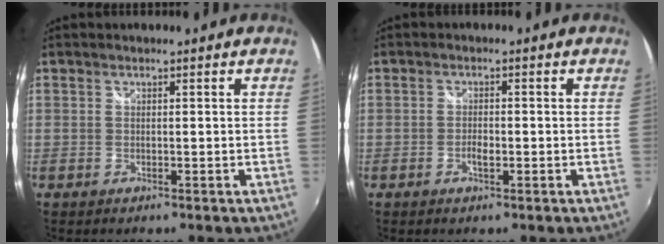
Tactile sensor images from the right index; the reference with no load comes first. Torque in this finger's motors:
{"motor_torque": [0.03, -0.02, 0.06, 0.01]}